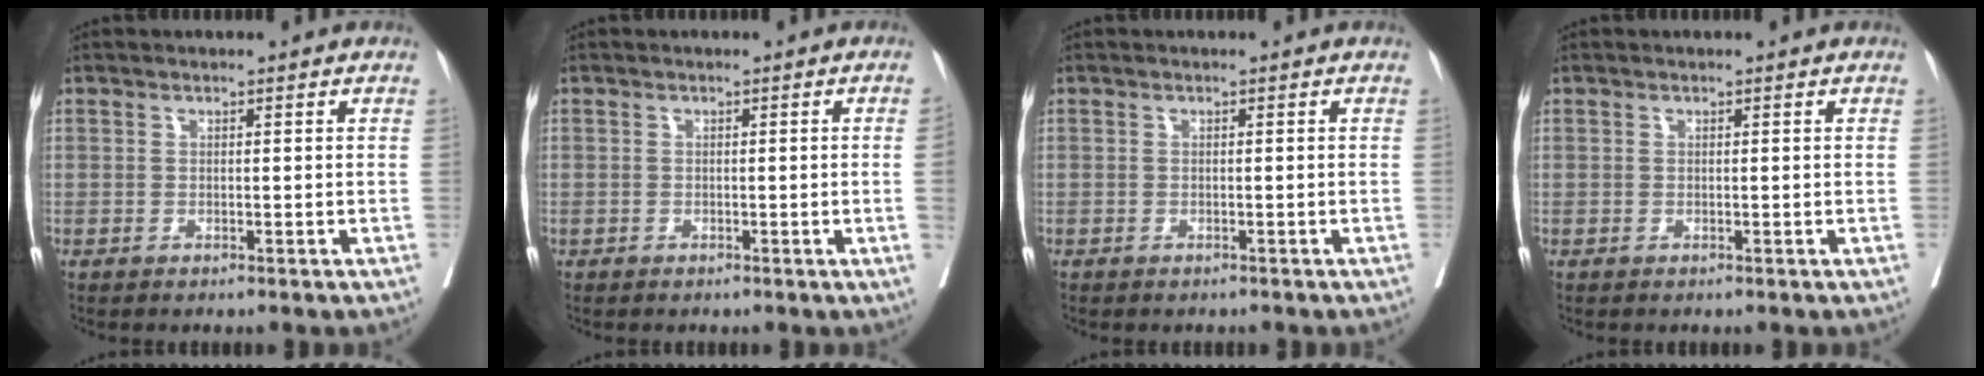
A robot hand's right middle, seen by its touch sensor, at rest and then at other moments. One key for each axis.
{"total": 1.2, "fx": -0.3, "fy": -0.4, "fz": 1.1, "tx": -0.011, "ty": -0.001, "tz": -0.005}
{"total": 1.0, "fx": -0.9, "fy": 0.3, "fz": 0.2, "tx": -0.007, "ty": -0.001, "tz": -0.016}
{"total": 0.0}